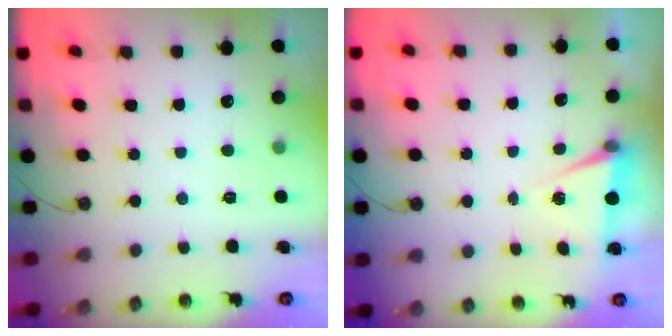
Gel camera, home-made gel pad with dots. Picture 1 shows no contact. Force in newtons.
{"total": 4.9, "press": 2.0, "slide": 4.5}